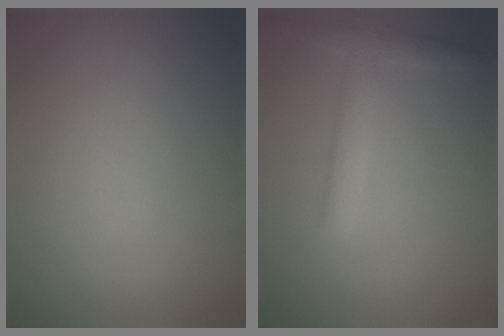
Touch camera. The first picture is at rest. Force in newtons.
{"total": 2.8, "press": 2.8, "slide": 0.1}